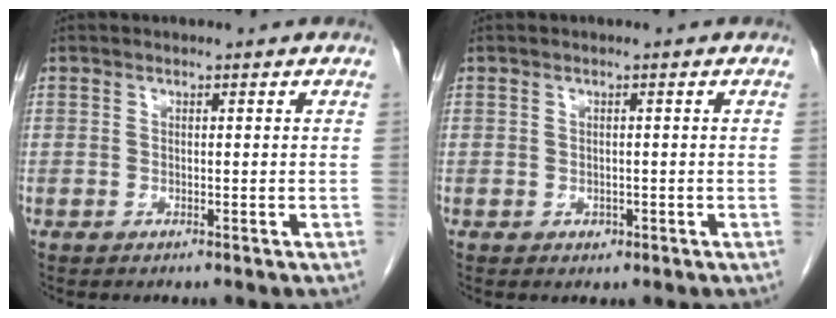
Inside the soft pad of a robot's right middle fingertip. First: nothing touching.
{"total": 0.9, "force": [-0.3, 0.7, 0.3], "torque": [-0.006, 0.001, -0.001]}